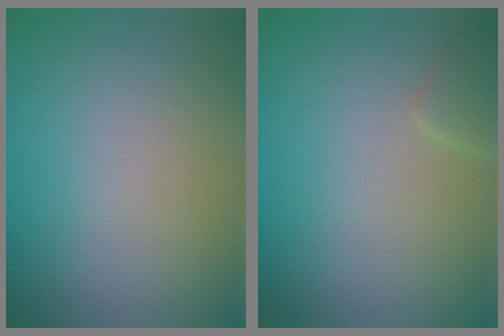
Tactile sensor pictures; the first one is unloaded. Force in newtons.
{"total": 1.6, "press": 1.6, "slide": 0.1}